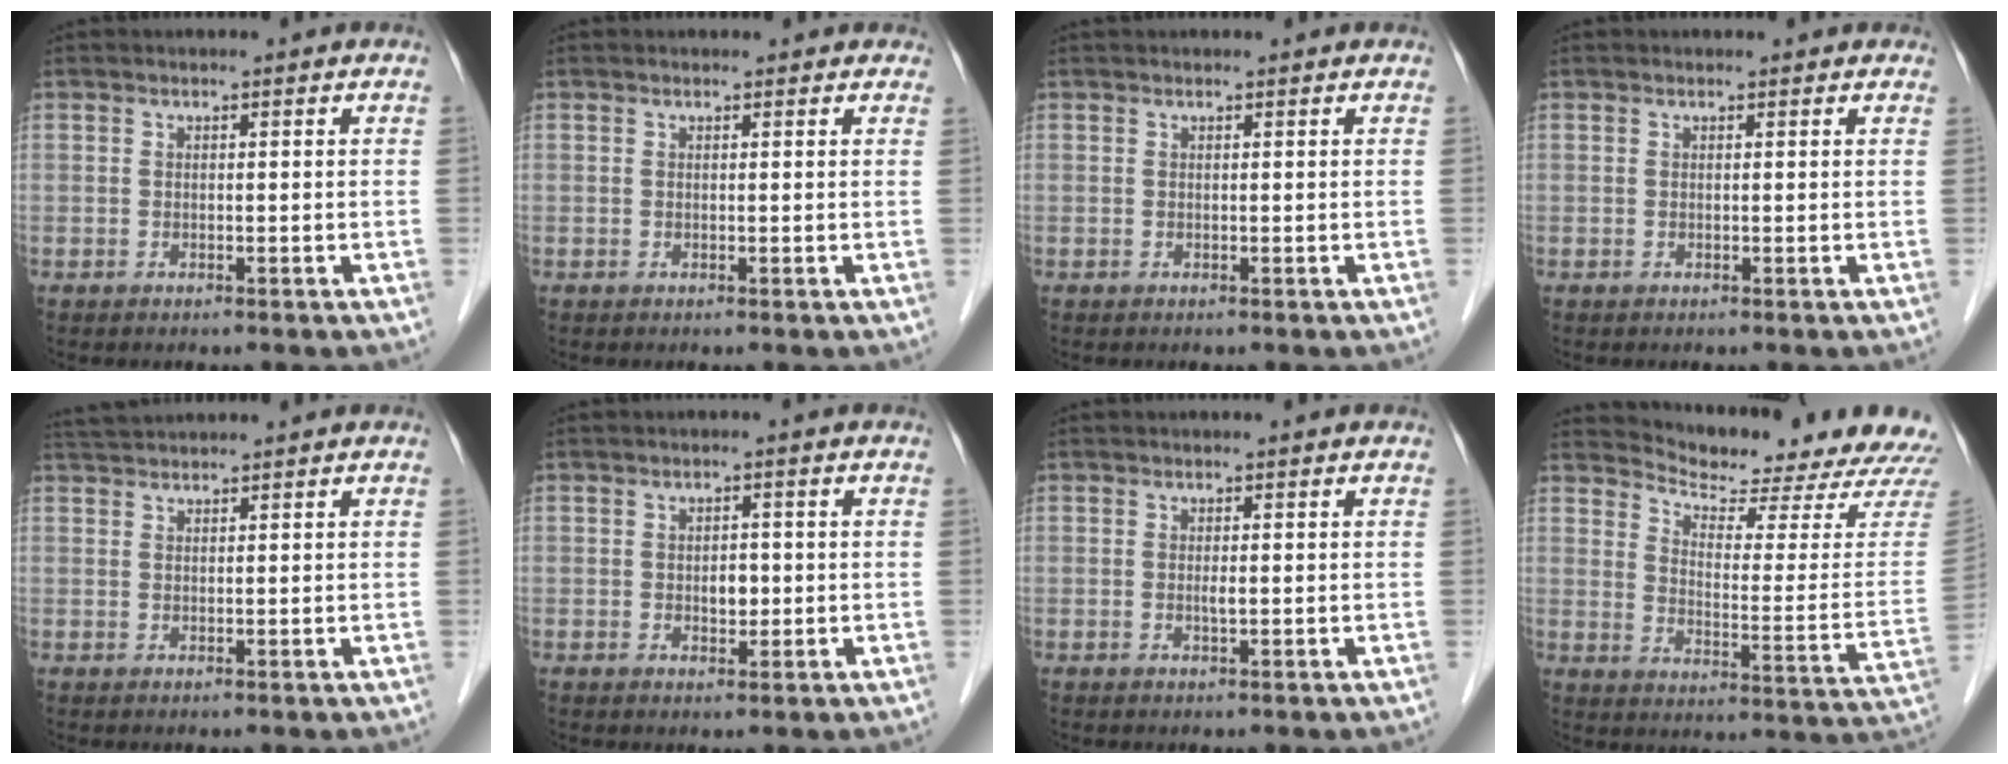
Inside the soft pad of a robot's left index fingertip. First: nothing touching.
{"total": 1.9, "force": [1.7, 0.9, 0.3], "torque": [-0.004, 0.008, 0.009]}
{"total": 1.4, "force": [1.3, 0.3, 0.4], "torque": [-0.010, 0.024, 0.020]}
{"total": 1.4, "force": [1.3, 0.6, 0.3], "torque": [-0.009, 0.009, 0.009]}
{"total": 3.2, "force": [3.1, -0.1, 0.7], "torque": [-0.017, 0.027, 0.063]}
{"total": 2.1, "force": [-0.3, 1.4, 1.6], "torque": [-0.026, -0.002, -0.003]}
{"total": 0.7, "force": [-0.1, 0.1, 0.7], "torque": [-0.020, -0.005, -0.002]}
{"total": 18.6, "force": [18.0, 0.5, 4.8], "torque": [-0.075, -0.092, 0.224]}